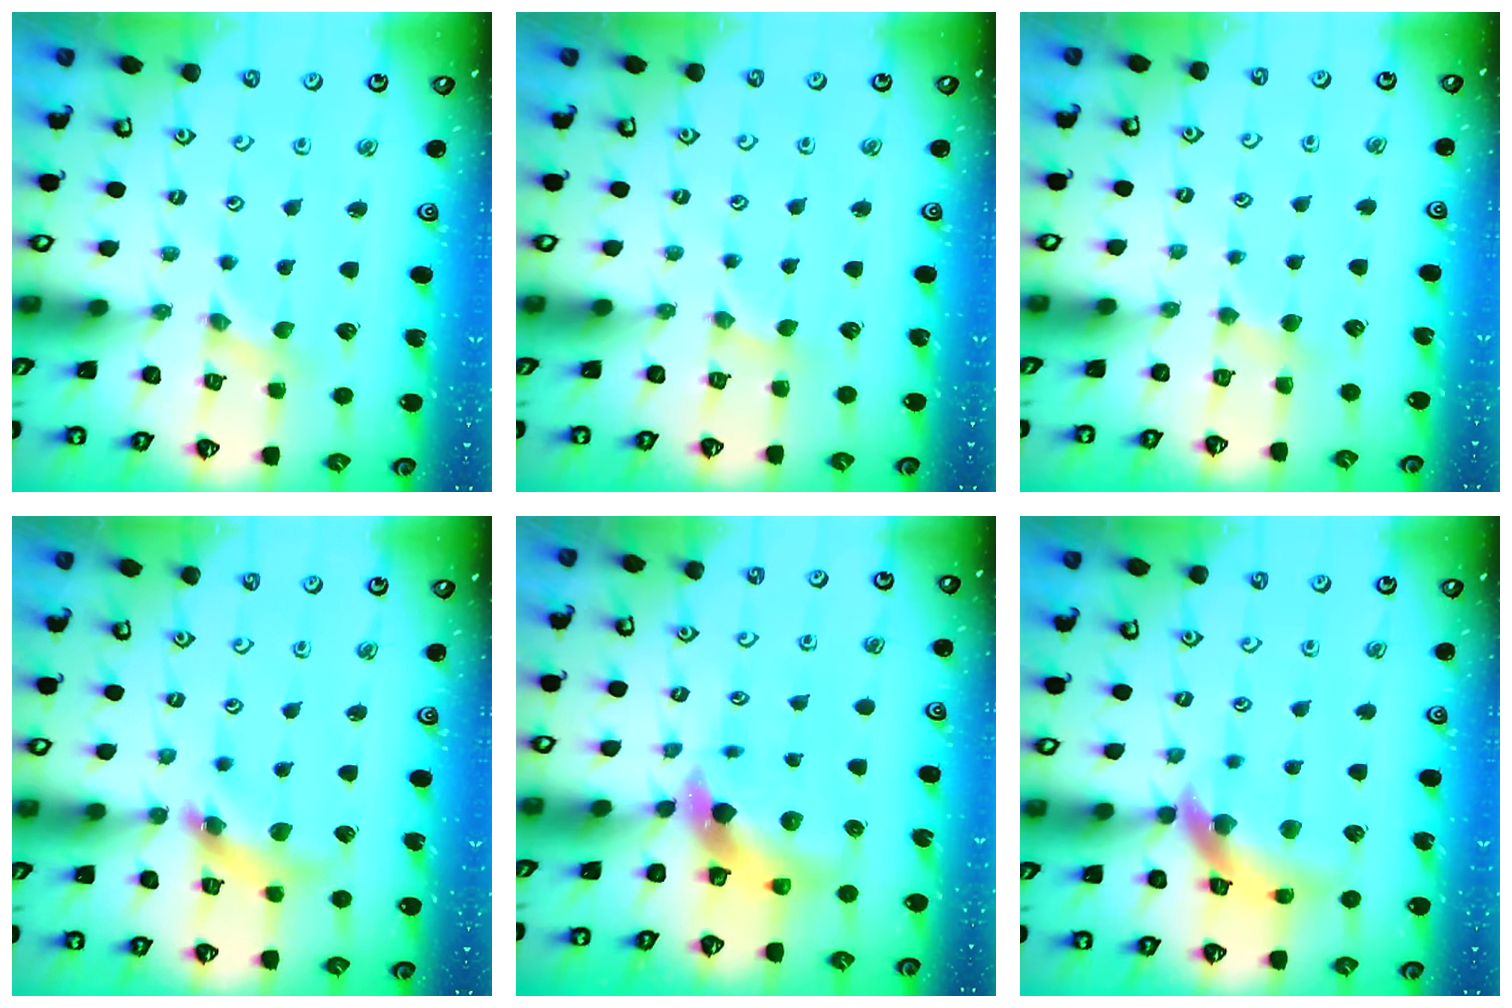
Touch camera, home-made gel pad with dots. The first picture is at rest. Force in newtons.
{"total": 1.1, "press": 1.1, "slide": 0.3}
{"total": 2.8, "press": 2.7, "slide": 0.4}
{"total": 11.9, "press": 11.8, "slide": 1.5}
{"total": 6.9, "press": 6.8, "slide": 1.0}
{"total": 12.7, "press": 12.6, "slide": 1.6}